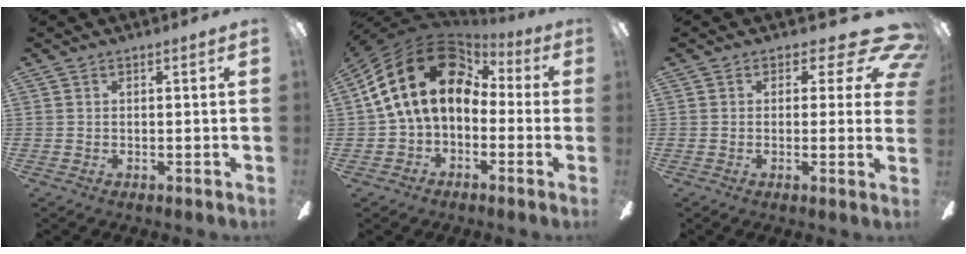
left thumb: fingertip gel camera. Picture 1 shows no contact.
{"total": 19.4, "force": [5.0, 12.8, 13.7], "torque": [-0.276, -0.005, 0.088]}
{"total": 8.8, "force": [4.9, 3.9, 6.2], "torque": [-0.063, -0.036, 0.085]}